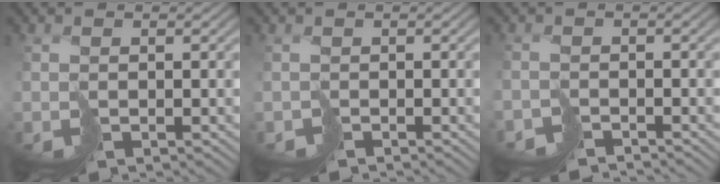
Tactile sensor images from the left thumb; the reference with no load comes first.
{"total": 1.3, "force": [-0.9, 0.8, -0.3], "torque": [0.010, -0.007, -0.026]}
{"total": 2.9, "force": [-2.9, 0.6, -0.3], "torque": [0.020, -0.005, -0.062]}